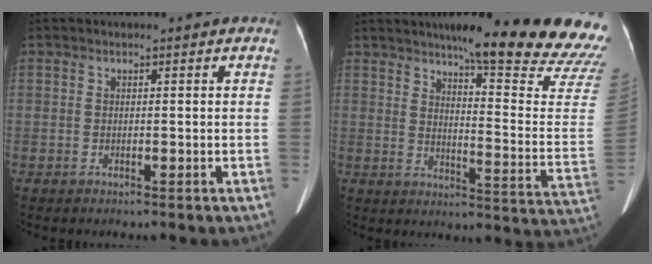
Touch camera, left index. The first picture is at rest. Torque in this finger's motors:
{"motor_torque": [0.95, -1.19, 0.23, 0.05]}